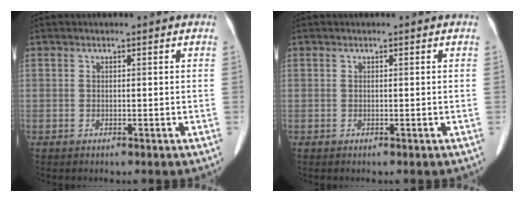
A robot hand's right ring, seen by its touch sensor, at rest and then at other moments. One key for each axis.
{"total": 0.0}